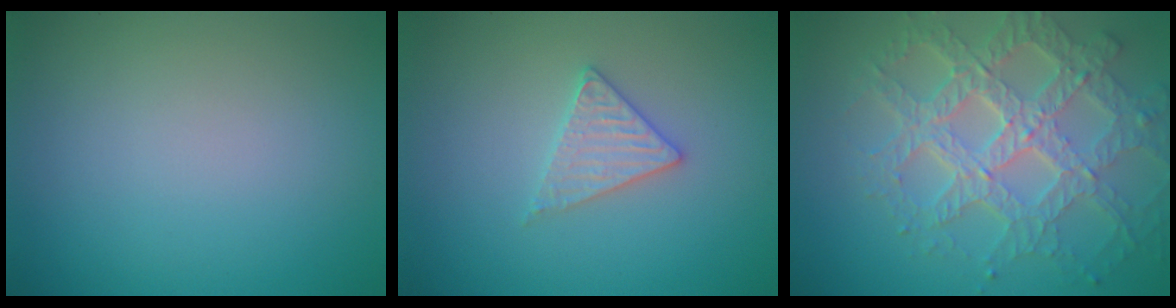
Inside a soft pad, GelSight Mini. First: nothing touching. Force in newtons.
{"total": 2.4, "press": 2.4, "slide": 0.3}
{"total": 7.8, "press": 5.6, "slide": 5.3}